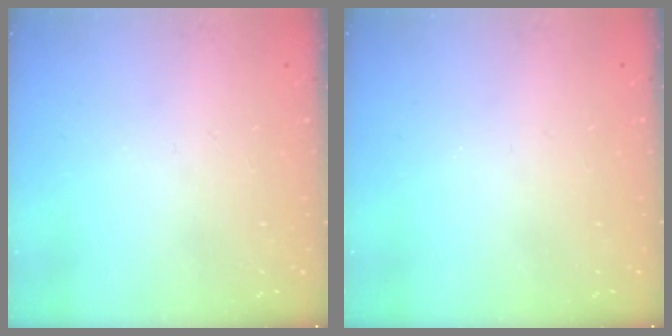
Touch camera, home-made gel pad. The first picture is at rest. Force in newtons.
{"total": 0.0}